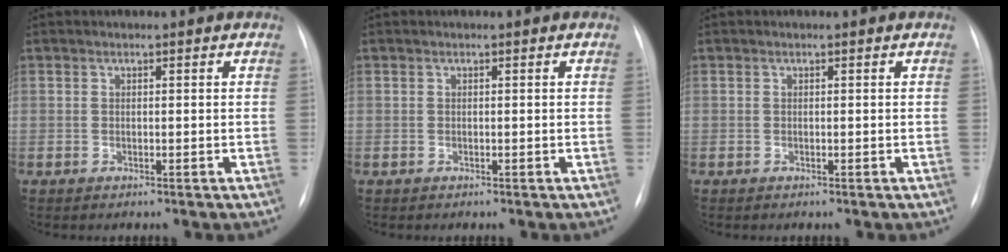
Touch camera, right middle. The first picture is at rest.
{"total": 0.0}
{"total": 0.0}